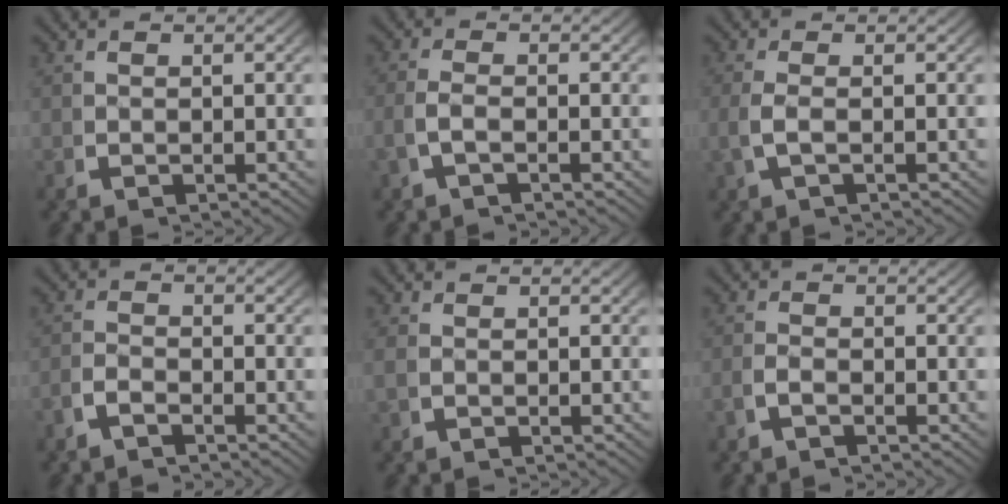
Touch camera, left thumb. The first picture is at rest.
{"total": 1.9, "force": [-0.3, 0.4, 1.8], "torque": [-0.051, 0.000, -0.006]}
{"total": 2.1, "force": [0.1, 0.4, 2.1], "torque": [-0.064, -0.003, 0.006]}
{"total": 1.5, "force": [-1.3, 0.5, 0.5], "torque": [-0.010, -0.004, -0.030]}
{"total": 0.7, "force": [0.1, 0.4, 0.5], "torque": [-0.020, 0.000, 0.003]}
{"total": 1.2, "force": [-0.8, 0.3, 0.8], "torque": [-0.024, -0.004, -0.017]}